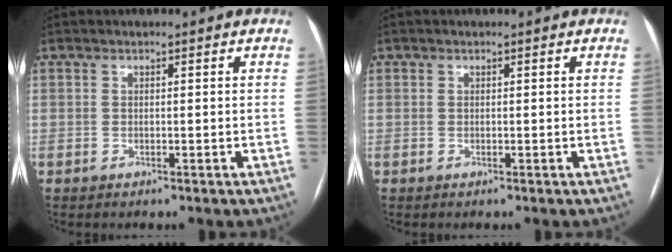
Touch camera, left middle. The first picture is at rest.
{"total": 0.0}